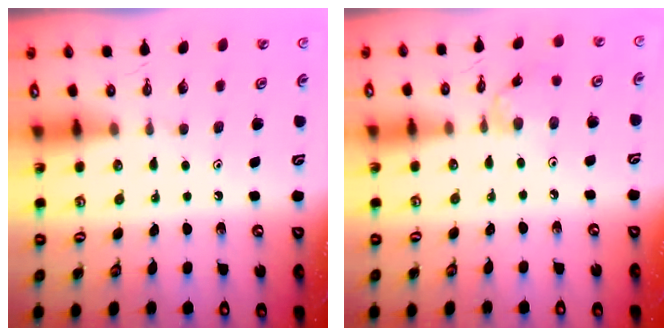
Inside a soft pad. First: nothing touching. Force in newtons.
{"total": 2.2, "press": 2.2, "slide": 0.4}